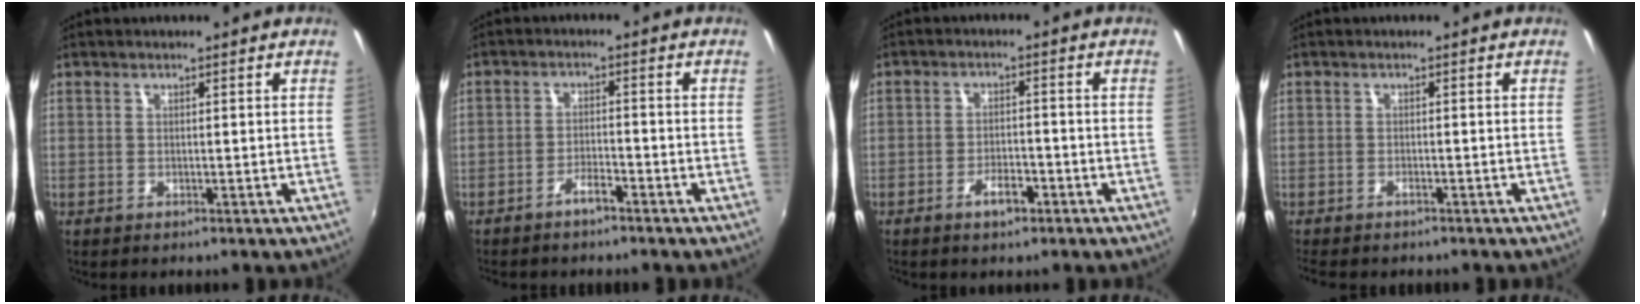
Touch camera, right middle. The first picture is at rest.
{"total": 2.9, "force": [-2.4, 0.5, 1.4], "torque": [-0.040, 0.006, -0.044]}
{"total": 3.9, "force": [-2.5, 1.6, 2.5], "torque": [-0.052, 0.000, -0.040]}
{"total": 2.4, "force": [-2.1, 0.7, 1.0], "torque": [-0.029, -0.008, -0.036]}